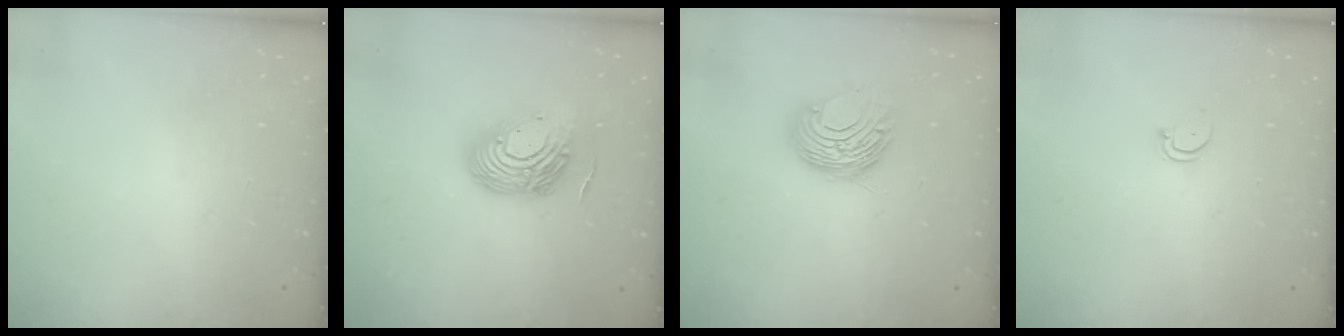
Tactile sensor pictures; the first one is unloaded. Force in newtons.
{"total": 16.1, "press": 16.0, "slide": 1.8}
{"total": 10.6, "press": 10.6, "slide": 0.5}
{"total": 2.4, "press": 2.4, "slide": 0.2}